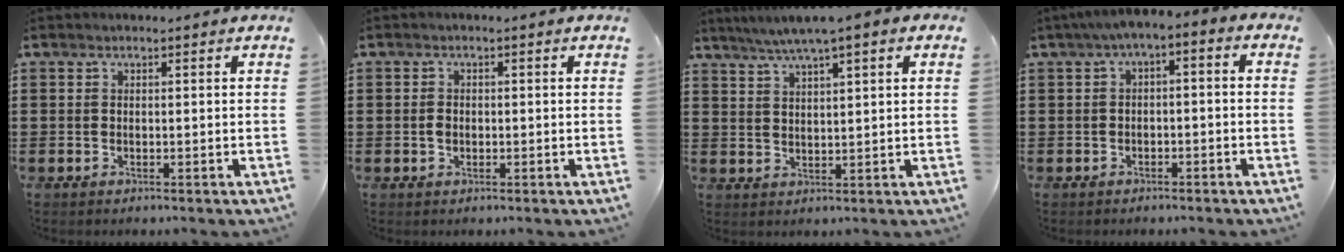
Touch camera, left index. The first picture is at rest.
{"total": 1.4, "force": [-0.2, 1.0, 0.9], "torque": [-0.028, 0.002, -0.007]}
{"total": 4.1, "force": [3.0, -0.1, 2.8], "torque": [-0.059, -0.003, 0.052]}
{"total": 3.2, "force": [-2.8, 1.0, 1.3], "torque": [-0.026, 0.008, -0.062]}